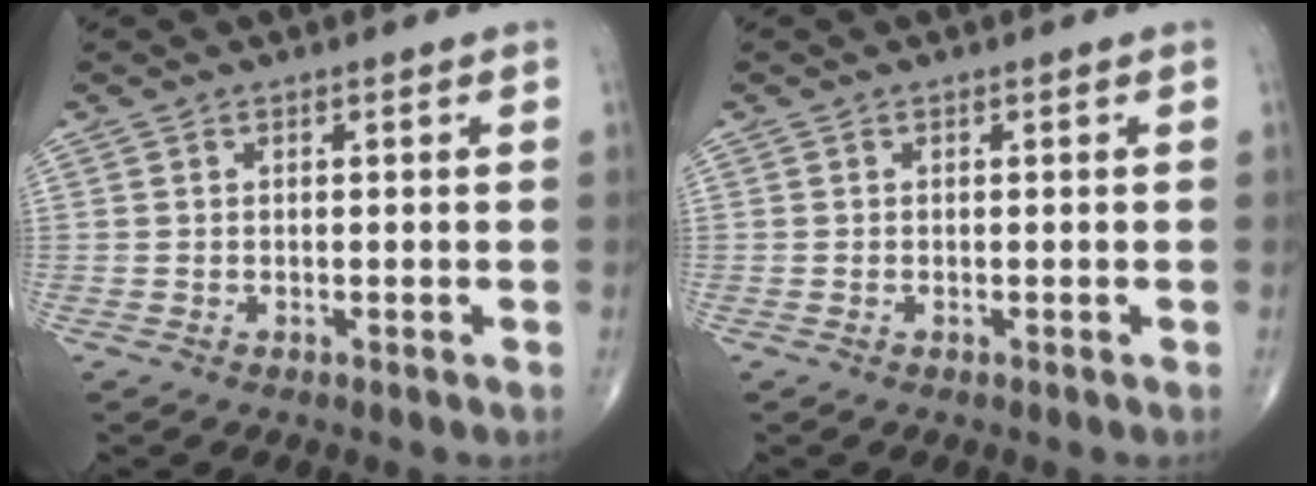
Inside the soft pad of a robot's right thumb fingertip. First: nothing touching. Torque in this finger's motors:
{"motor_torque": [0.25, 0.05, -0.05, -0.12, 0.01]}